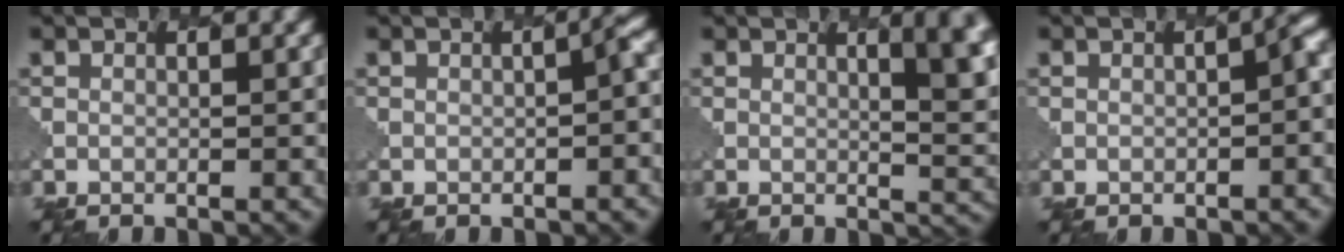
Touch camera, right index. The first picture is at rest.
{"total": 1.7, "force": [-0.5, 0.7, 1.5], "torque": [-0.018, 0.003, -0.008]}
{"total": 6.5, "force": [2.2, 2.6, 5.5], "torque": [-0.033, 0.004, 0.026]}
{"total": 2.1, "force": [-0.5, 1.2, 1.7], "torque": [-0.017, 0.004, -0.010]}